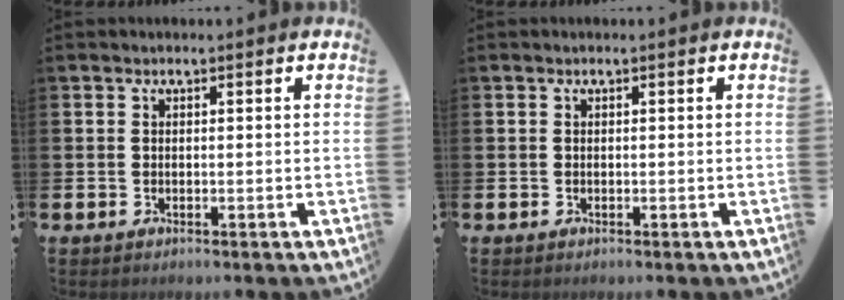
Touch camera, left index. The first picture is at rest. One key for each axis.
{"total": 0.0}